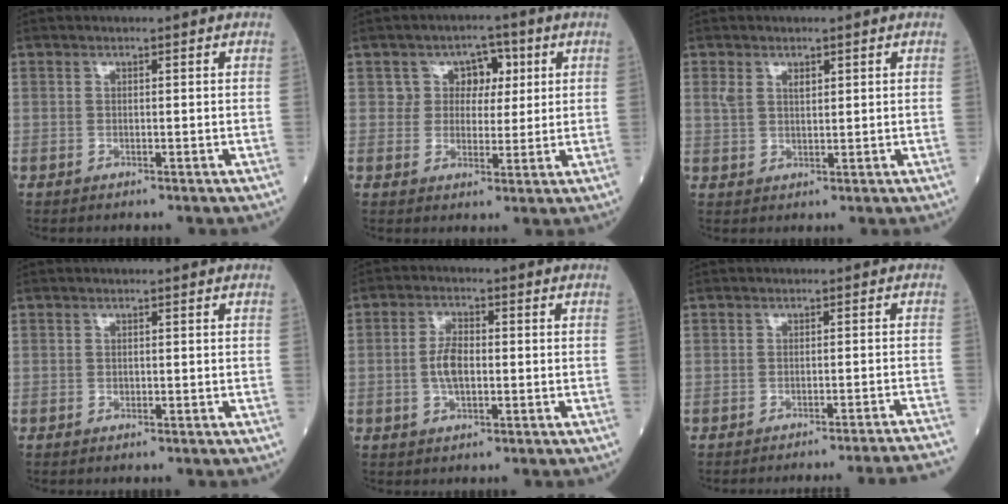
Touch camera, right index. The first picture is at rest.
{"total": 5.1, "force": [1.7, 4.5, 1.9], "torque": [-0.011, 0.016, 0.022]}
{"total": 2.9, "force": [1.4, 1.5, 2.0], "torque": [-0.044, 0.011, 0.032]}
{"total": 0.0}
{"total": 4.4, "force": [-0.5, 2.0, 3.9], "torque": [-0.081, 0.005, -0.011]}
{"total": 13.6, "force": [-13.0, -2.8, 2.4], "torque": [0.000, -0.023, -0.149]}